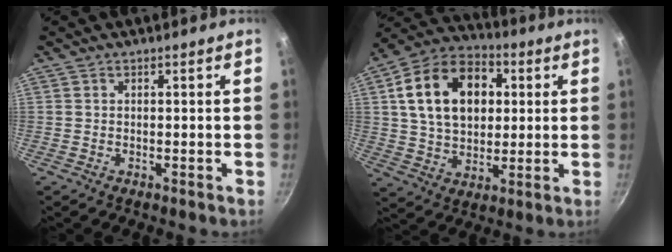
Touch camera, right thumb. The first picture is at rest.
{"total": 18.9, "force": [4.1, 13.2, 12.9], "torque": [-0.193, 0.014, 0.060]}